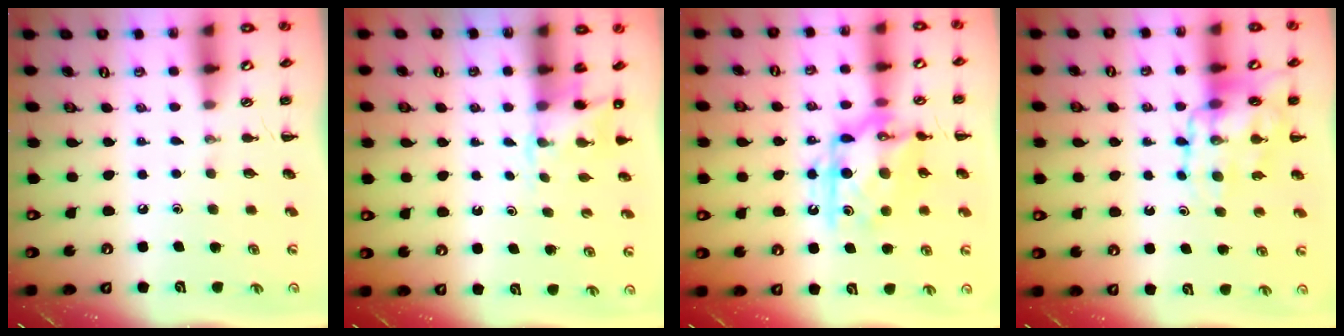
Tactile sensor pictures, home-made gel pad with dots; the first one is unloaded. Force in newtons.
{"total": 3.6, "press": 3.6, "slide": 0.7}
{"total": 15.3, "press": 15.3, "slide": 0.7}
{"total": 12.7, "press": 12.5, "slide": 2.4}